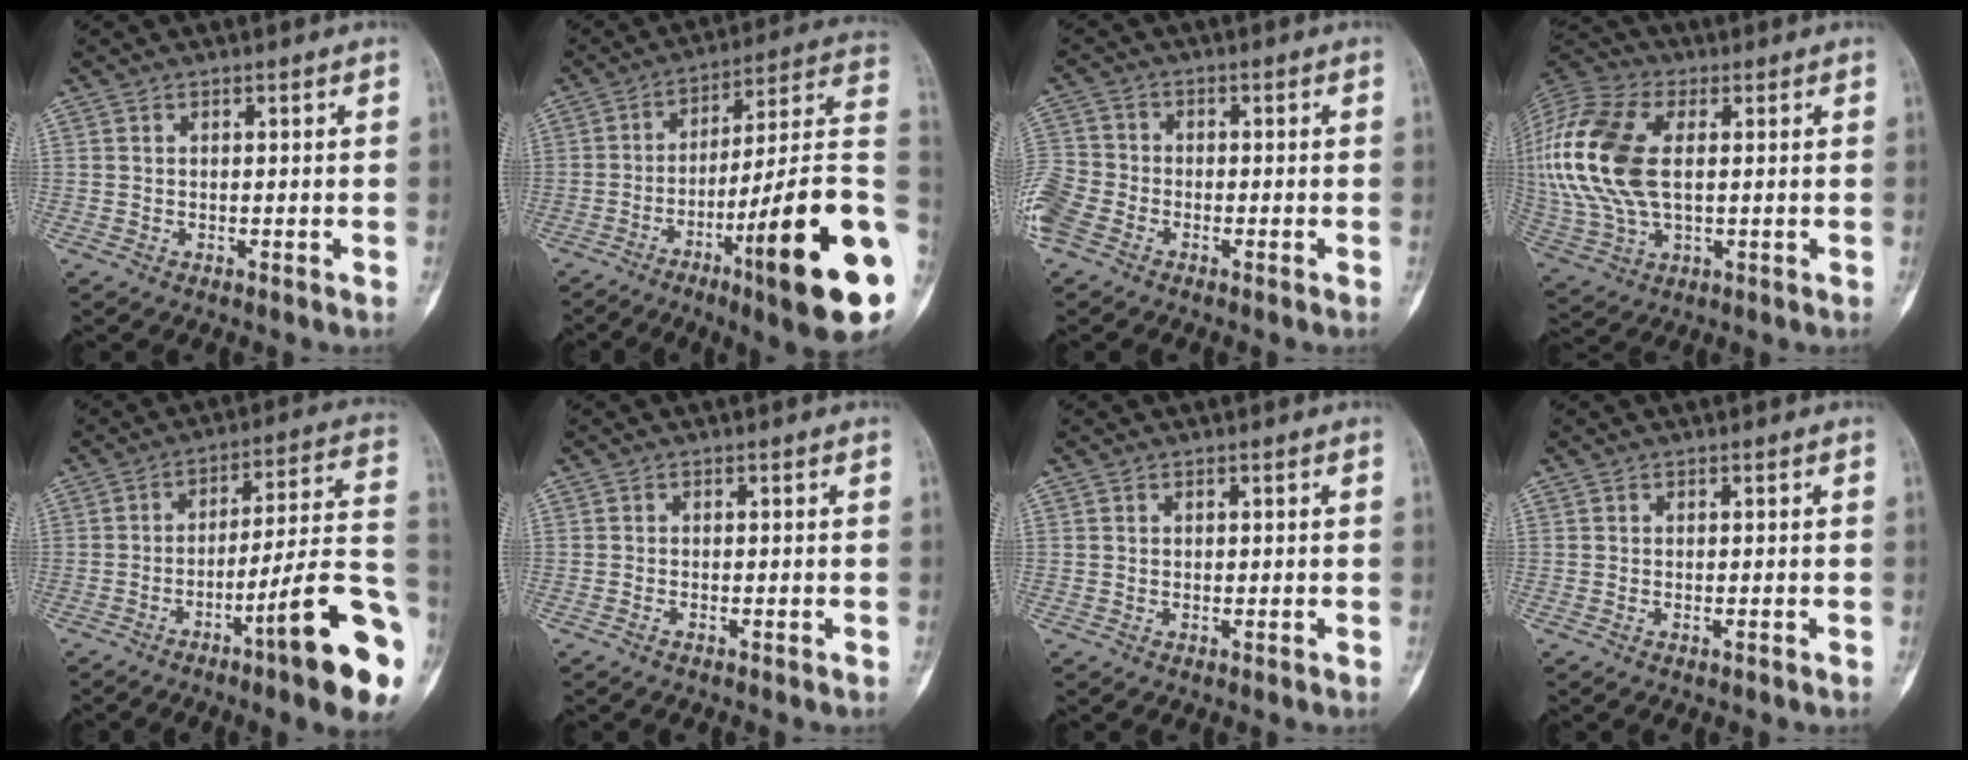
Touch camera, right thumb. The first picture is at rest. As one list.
[{"total": 25.3, "force": [-7.3, 3.1, 24.1], "torque": [-0.308, 0.021, -0.108]}, {"total": 8.3, "force": [-4.5, 5.6, 4.1], "torque": [-0.107, 0.008, -0.098]}, {"total": 20.8, "force": [2.5, 12.0, 16.8], "torque": [-0.392, 0.003, 0.043]}, {"total": 19.4, "force": [-8.2, 2.1, 17.5], "torque": [-0.217, 0.046, -0.120]}, {"total": 0.7, "force": [-0.6, 0.2, 0.3], "torque": [-0.012, 0.003, -0.010]}, {"total": 0.0}, {"total": 0.6, "force": [-0.4, 0.1, 0.4], "torque": [-0.013, 0.002, -0.004]}]